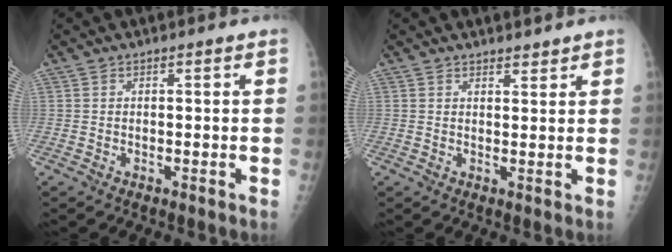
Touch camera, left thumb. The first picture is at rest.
{"total": 2.0, "force": [1.8, 0.7, 0.5], "torque": [0.002, -0.014, 0.026]}